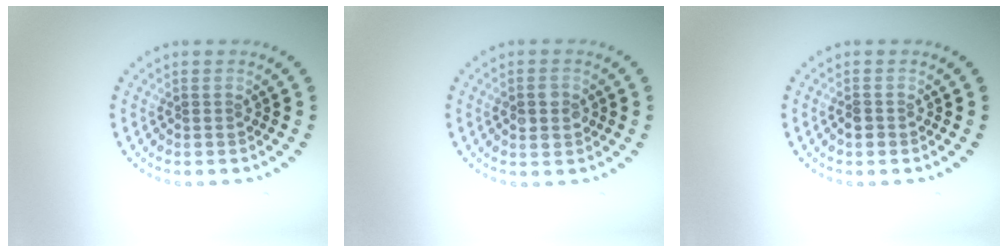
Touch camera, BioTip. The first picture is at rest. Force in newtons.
{"total": 2.5, "press": 2.5, "slide": 0.1}
{"total": 1.3, "press": 1.1, "slide": 0.6}